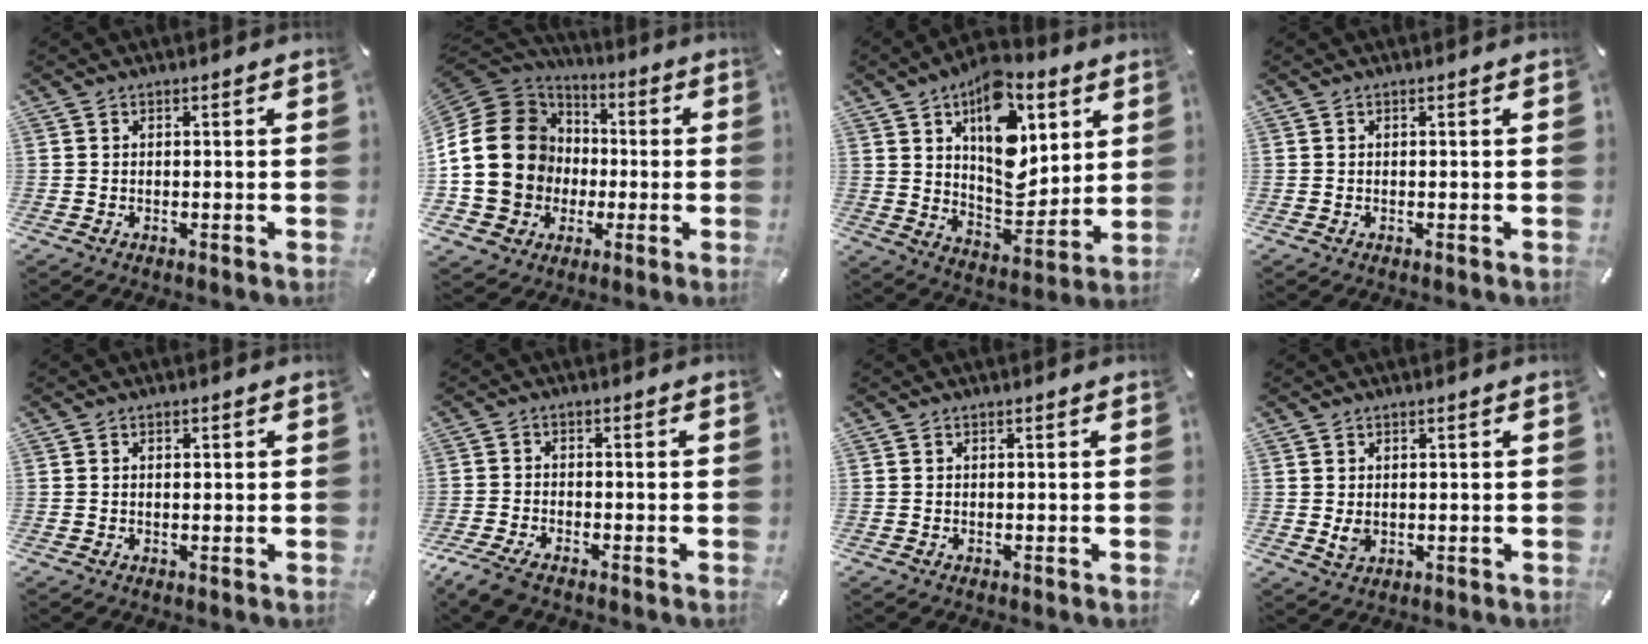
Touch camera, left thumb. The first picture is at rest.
{"total": 22.4, "force": [0.1, 19.6, 10.9], "torque": [-0.224, 0.010, 0.022]}
{"total": 17.5, "force": [7.3, 10.6, 11.9], "torque": [-0.161, -0.038, 0.132]}
{"total": 0.0}
{"total": 1.1, "force": [0.1, 0.8, 0.7], "torque": [-0.016, 0.005, 0.000]}
{"total": 4.5, "force": [-3.6, 1.3, 2.4], "torque": [-0.063, 0.003, -0.072]}
{"total": 0.0}
{"total": 2.6, "force": [0.2, 2.1, 1.5], "torque": [-0.026, -0.003, 0.002]}